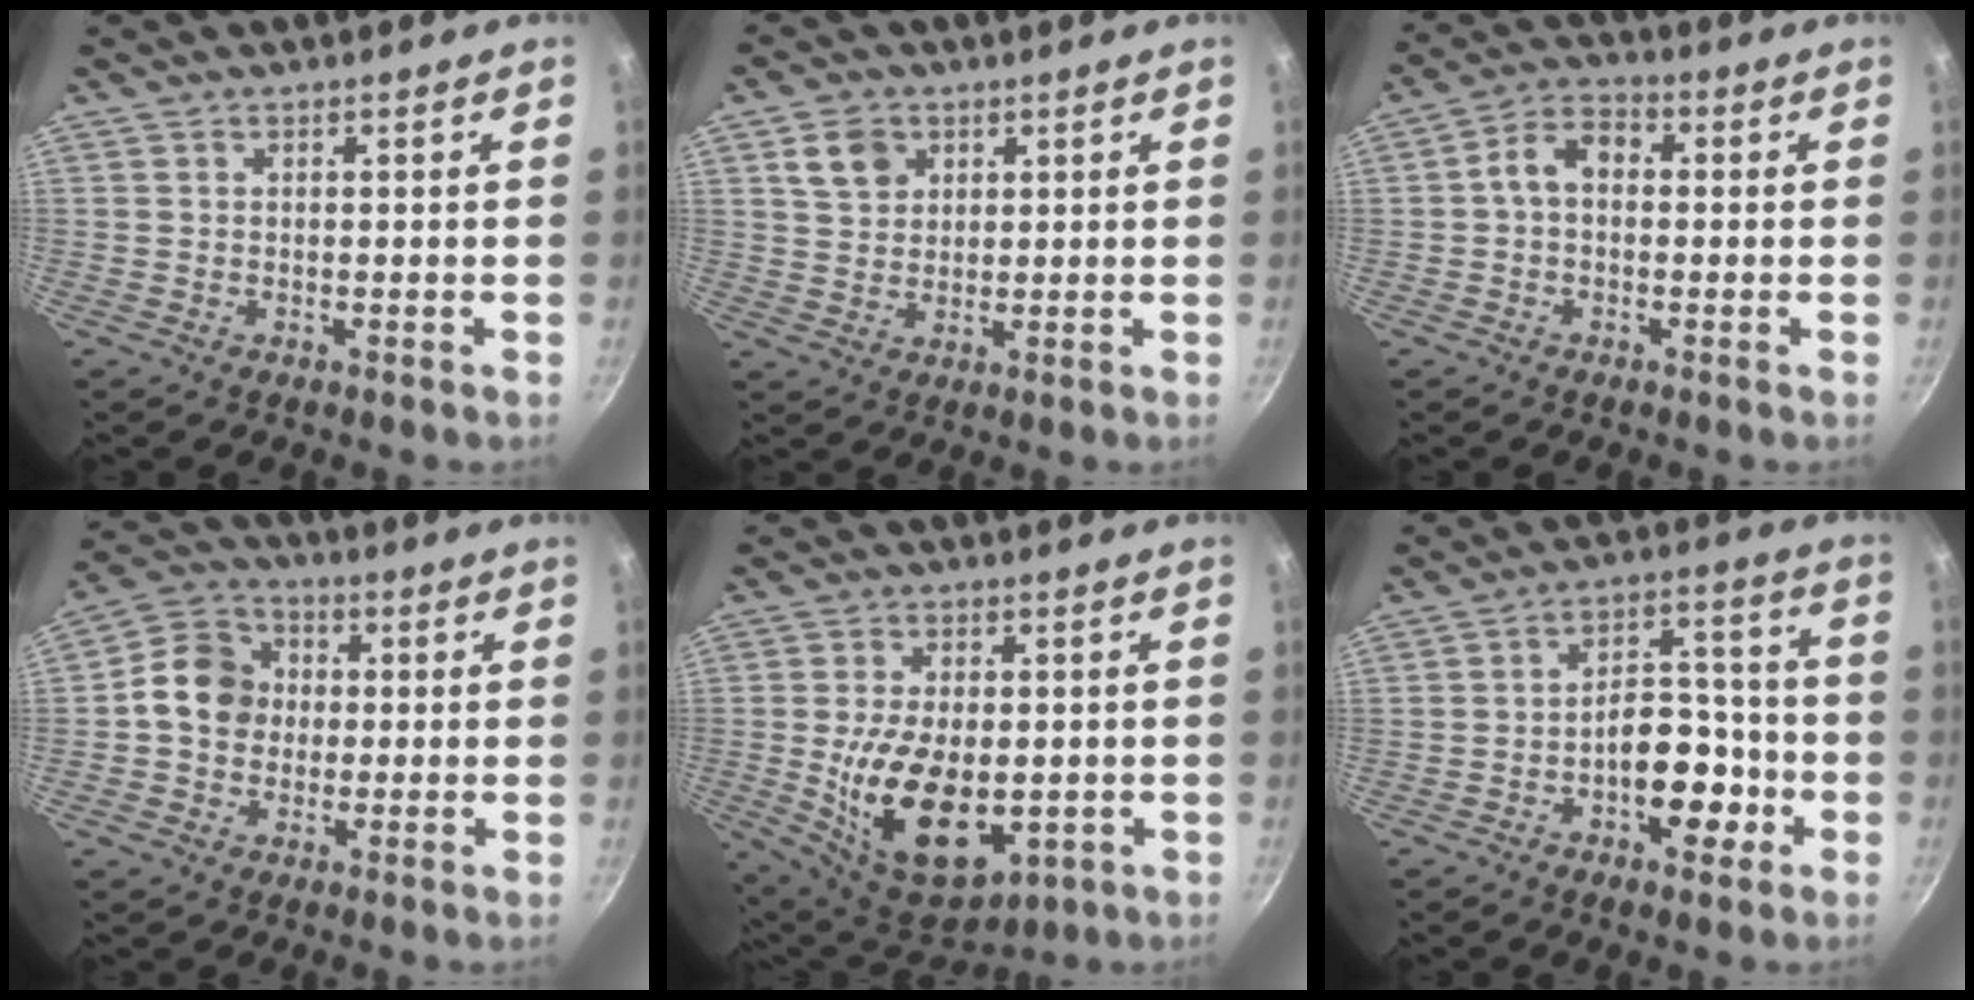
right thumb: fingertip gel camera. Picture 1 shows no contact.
{"total": 6.0, "force": [2.5, 4.7, 2.8], "torque": [-0.027, -0.002, 0.046]}
{"total": 6.2, "force": [0.0, 4.4, 4.4], "torque": [-0.066, 0.024, -0.015]}
{"total": 10.1, "force": [-0.1, 8.7, 5.1], "torque": [-0.057, 0.021, -0.024]}
{"total": 17.3, "force": [-2.5, 10.2, 13.7], "torque": [-0.220, -0.010, -0.026]}
{"total": 11.7, "force": [-4.4, 6.8, 8.4], "torque": [-0.081, 0.054, -0.068]}